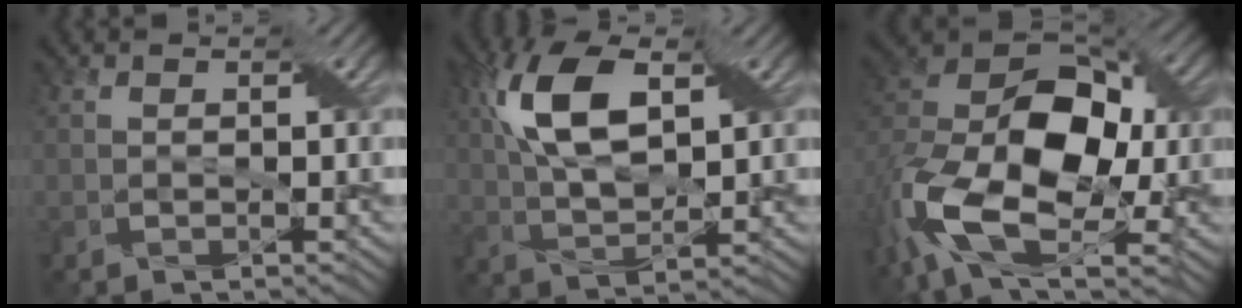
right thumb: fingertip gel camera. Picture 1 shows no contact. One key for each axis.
{"total": 10.6, "fx": 3.7, "fy": 5.1, "fz": 8.5, "tx": -0.187, "ty": 0.015, "tz": 0.064}
{"total": 18.1, "fx": -3.6, "fy": 11.5, "fz": 13.5, "tx": -0.302, "ty": -0.020, "tz": -0.062}